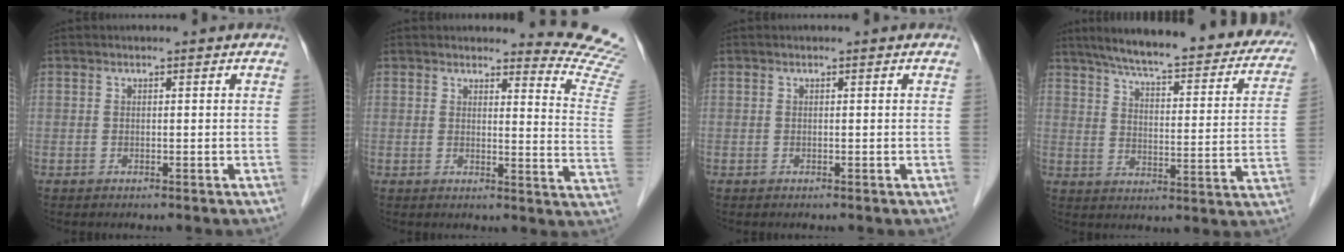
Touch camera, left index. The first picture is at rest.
{"total": 10.7, "force": [10.7, -0.9, -0.1], "torque": [0.010, -0.138, 0.089]}
{"total": 0.0}
{"total": 27.0, "force": [22.3, 5.2, 14.4], "torque": [-0.201, -0.014, 0.272]}